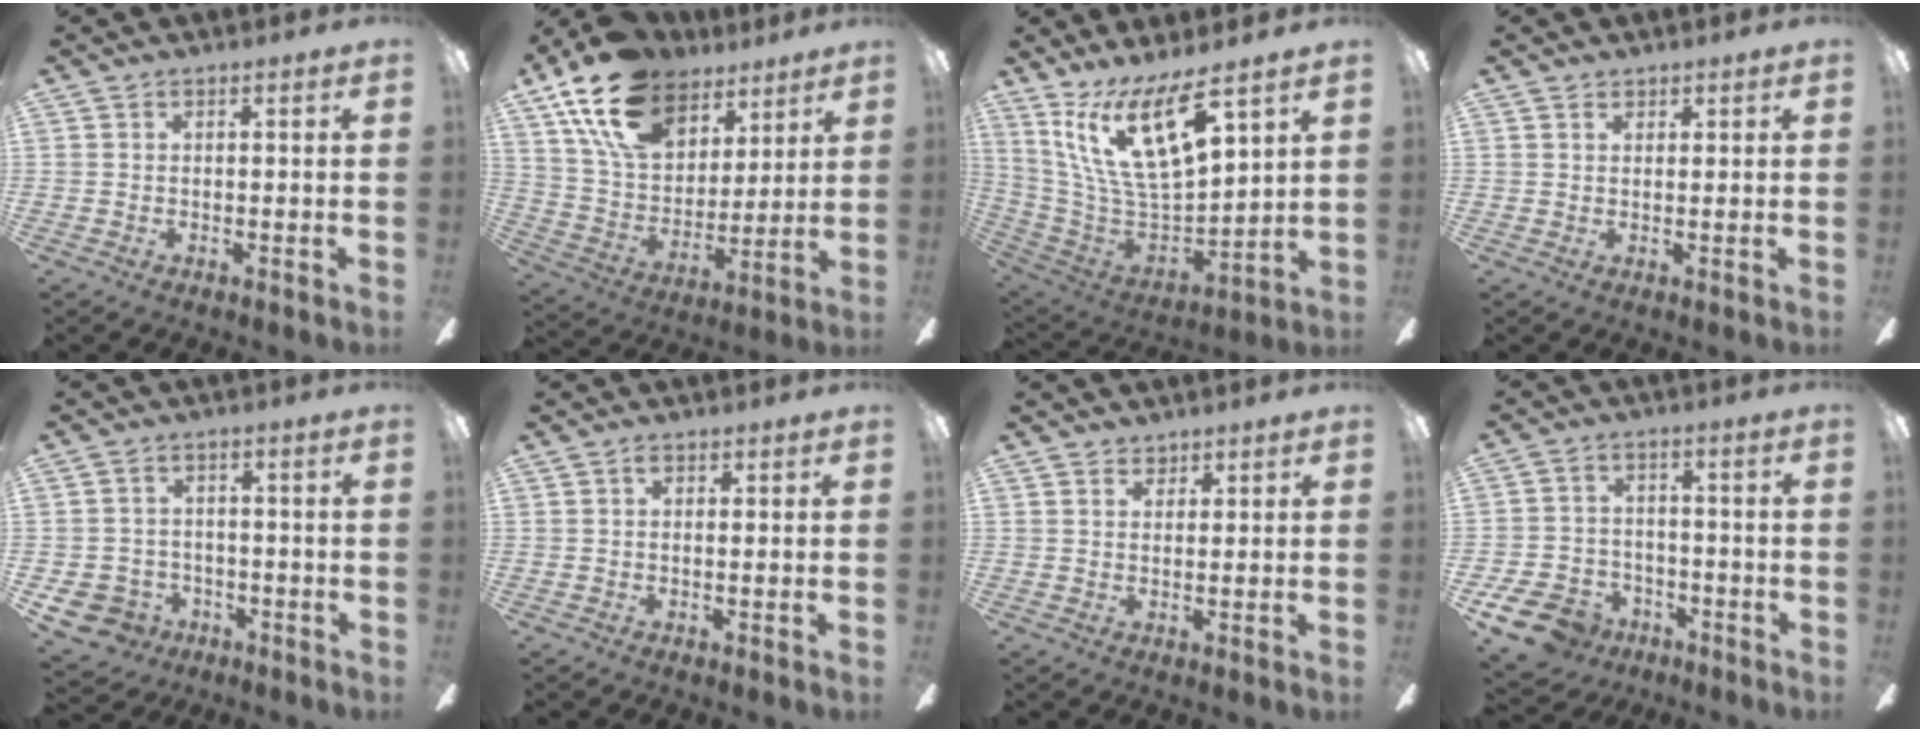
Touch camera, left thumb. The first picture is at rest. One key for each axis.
{"total": 19.4, "fx": 12.6, "fy": 11.4, "fz": 9.3, "tx": -0.177, "ty": -0.057, "tz": 0.234}
{"total": 19.6, "fx": 11.7, "fy": 6.7, "fz": 14.3, "tx": -0.296, "ty": -0.079, "tz": 0.201}
{"total": 1.2, "fx": 1.0, "fy": 0.6, "fz": 0.2, "tx": -0.003, "ty": 0.001, "tz": 0.020}
{"total": 7.6, "fx": -3.8, "fy": 6.3, "fz": 2.0, "tx": -0.065, "ty": 0.024, "tz": -0.068}
{"total": 1.1, "fx": 0.3, "fy": 0.5, "fz": 0.9, "tx": -0.020, "ty": 0.005, "tz": 0.004}
{"total": 2.0, "fx": 1.7, "fy": 1.1, "fz": 0.2, "tx": 0.003, "ty": -0.003, "tz": 0.031}
{"total": 10.3, "fx": -6.9, "fy": 6.6, "fz": 4.0, "tx": -0.103, "ty": 0.045, "tz": -0.128}